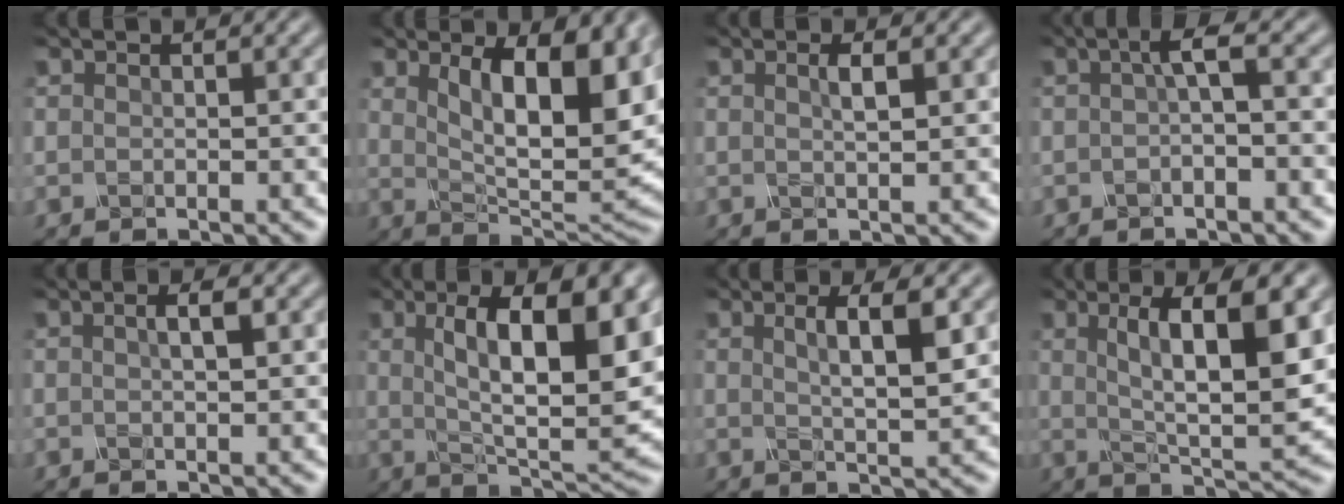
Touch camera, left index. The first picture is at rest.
{"total": 9.5, "force": [3.0, 3.3, 8.4], "torque": [-0.132, -0.010, 0.058]}
{"total": 1.3, "force": [0.1, 0.2, 1.2], "torque": [-0.022, 0.002, 0.005]}
{"total": 1.9, "force": [-0.4, 0.2, 1.8], "torque": [-0.036, 0.006, -0.004]}
{"total": 1.6, "force": [0.2, 0.4, 1.6], "torque": [-0.014, 0.001, 0.001]}
{"total": 11.0, "force": [2.1, 3.7, 10.1], "torque": [-0.152, -0.002, 0.041]}
{"total": 3.8, "force": [0.8, 0.7, 3.7], "torque": [-0.062, -0.001, 0.019]}
{"total": 8.6, "force": [1.9, 2.3, 8.0], "torque": [-0.122, -0.004, 0.041]}